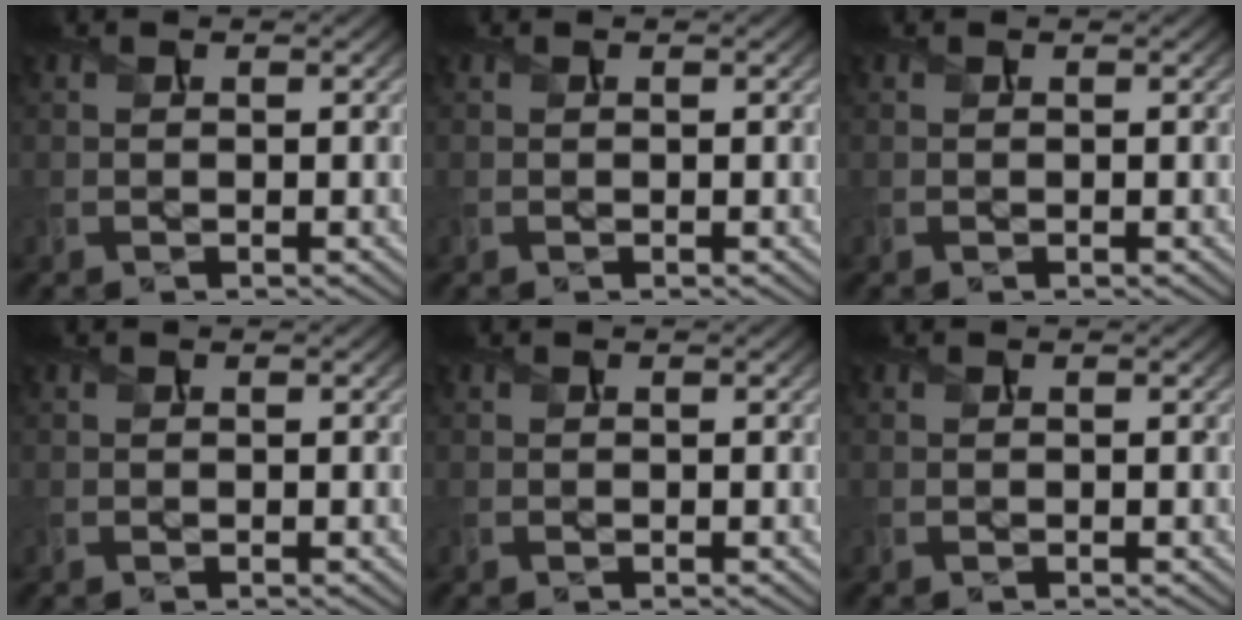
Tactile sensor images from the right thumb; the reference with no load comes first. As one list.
[{"total": 0.0}, {"total": 0.0}, {"total": 0.0}, {"total": 0.0}, {"total": 0.0}]